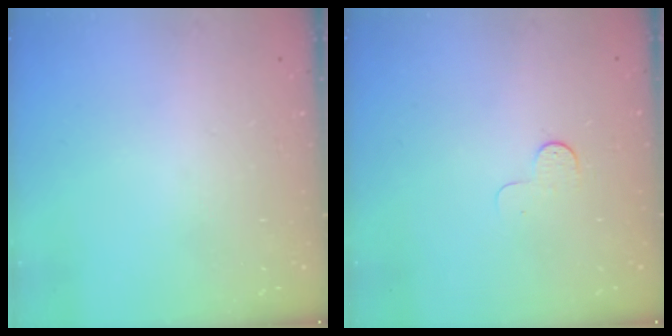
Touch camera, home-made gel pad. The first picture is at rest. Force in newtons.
{"total": 3.3, "press": 3.3, "slide": 0.4}